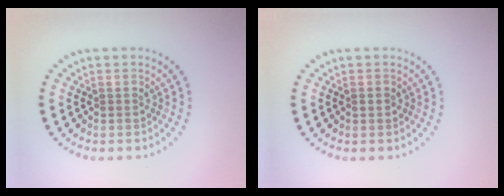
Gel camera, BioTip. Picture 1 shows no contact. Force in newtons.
{"total": 0.8, "press": 0.8, "slide": 0.2}